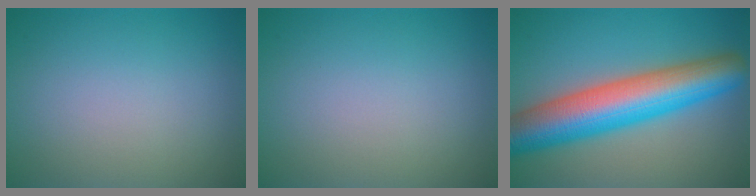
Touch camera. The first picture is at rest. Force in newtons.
{"total": 0.0}
{"total": 10.7, "press": 10.7, "slide": 0.3}